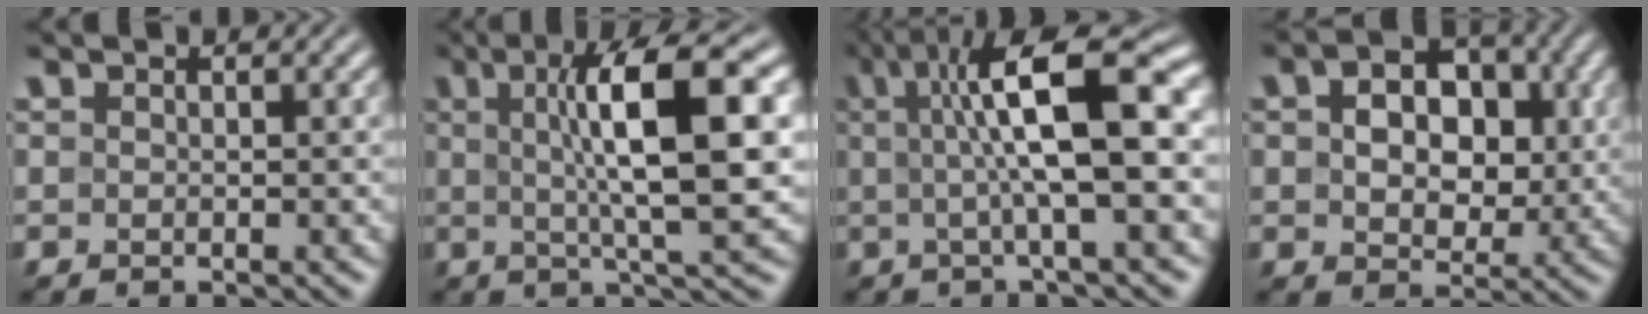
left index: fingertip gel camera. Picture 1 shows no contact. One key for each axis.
{"total": 10.2, "fx": 1.8, "fy": 2.2, "fz": 9.8, "tx": -0.136, "ty": 0.011, "tz": 0.029}
{"total": 10.3, "fx": 1.5, "fy": 2.4, "fz": 9.9, "tx": -0.146, "ty": 0.015, "tz": 0.021}
{"total": 6.9, "fx": 1.2, "fy": 4.9, "fz": 4.7, "tx": -0.075, "ty": 0.000, "tz": 0.015}